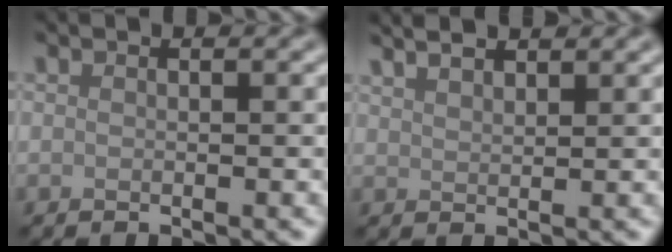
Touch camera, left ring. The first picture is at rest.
{"total": 3.5, "force": [2.8, 1.1, 1.8], "torque": [-0.017, 0.018, 0.030]}